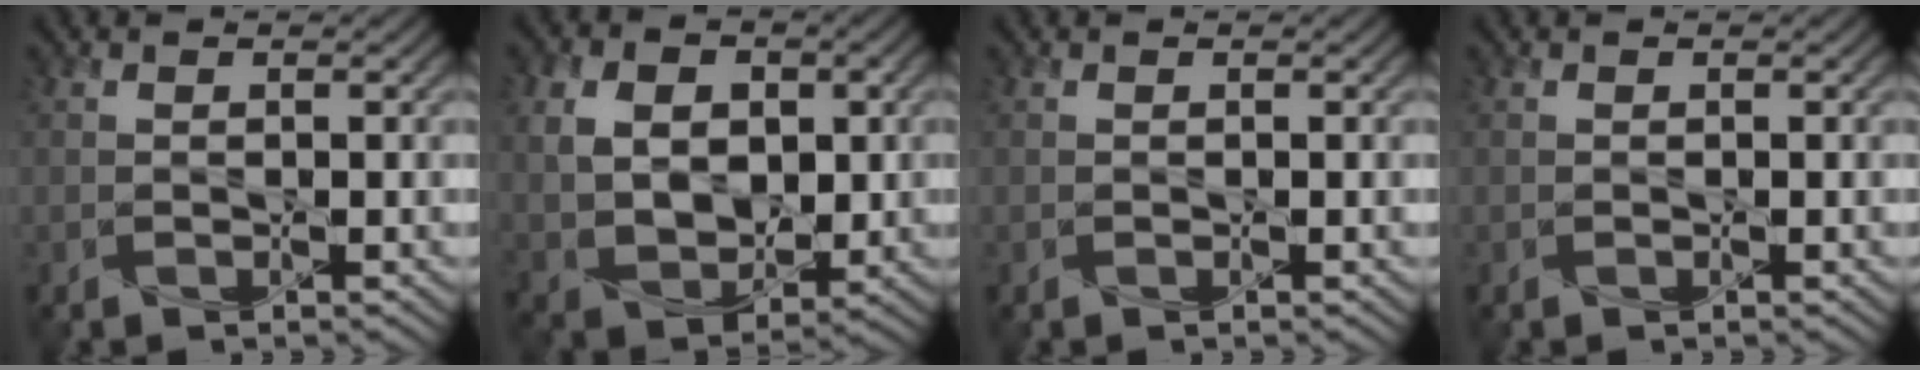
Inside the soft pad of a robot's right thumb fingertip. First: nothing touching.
{"total": 10.0, "force": [1.6, 7.4, 6.5], "torque": [-0.154, 0.002, 0.032]}
{"total": 0.0}
{"total": 0.0}